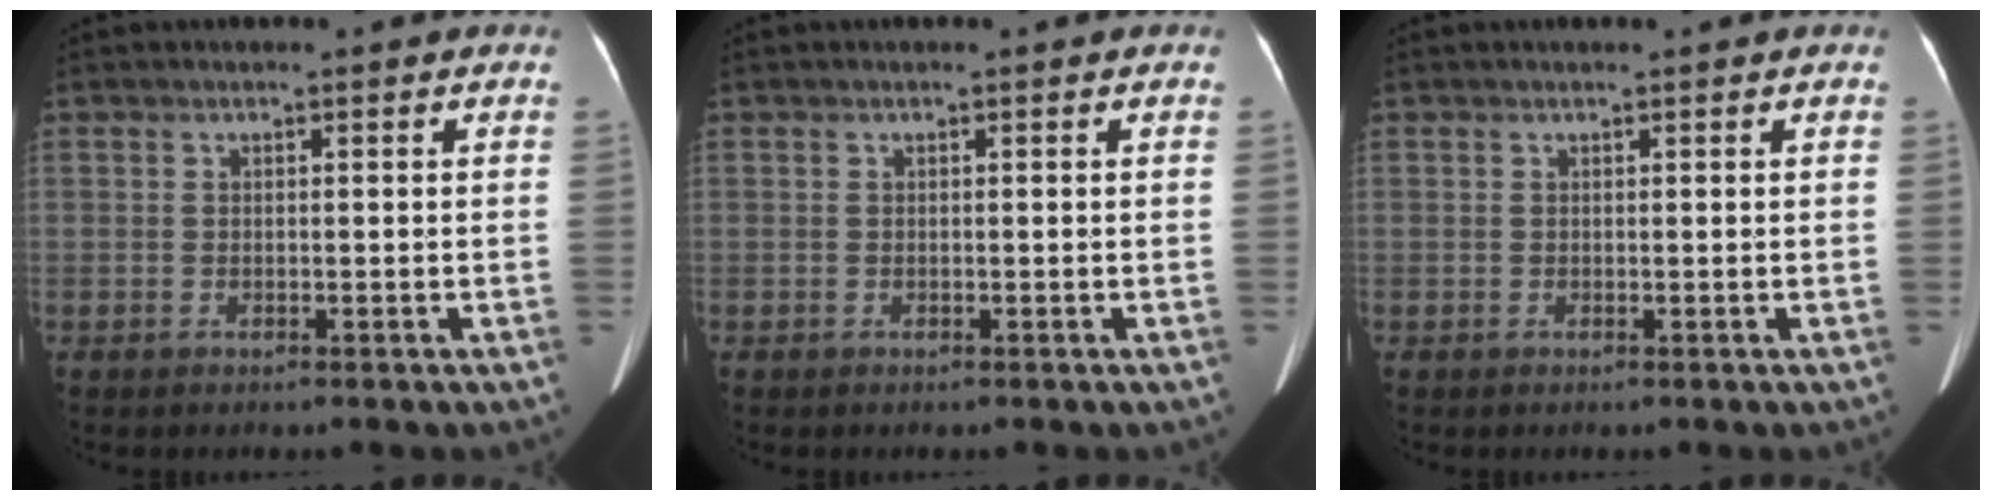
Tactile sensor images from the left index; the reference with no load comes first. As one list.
[{"total": 0.0}, {"total": 0.0}]